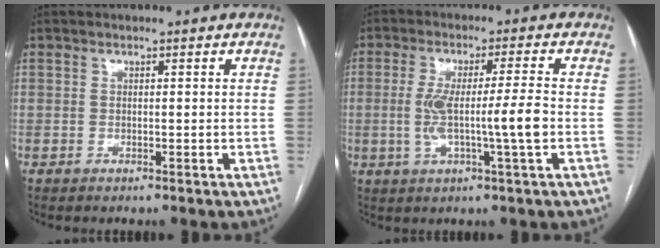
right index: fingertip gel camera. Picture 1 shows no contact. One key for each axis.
{"total": 8.5, "fx": -1.3, "fy": -0.5, "fz": 8.4, "tx": -0.158, "ty": 0.002, "tz": -0.019}